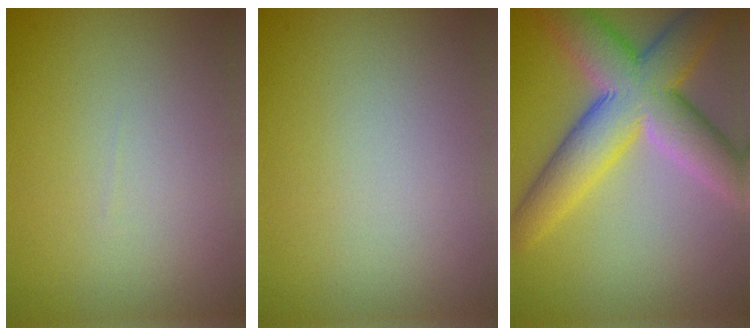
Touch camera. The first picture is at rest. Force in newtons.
{"total": 0.0}
{"total": 10.1, "press": 10.1, "slide": 0.7}